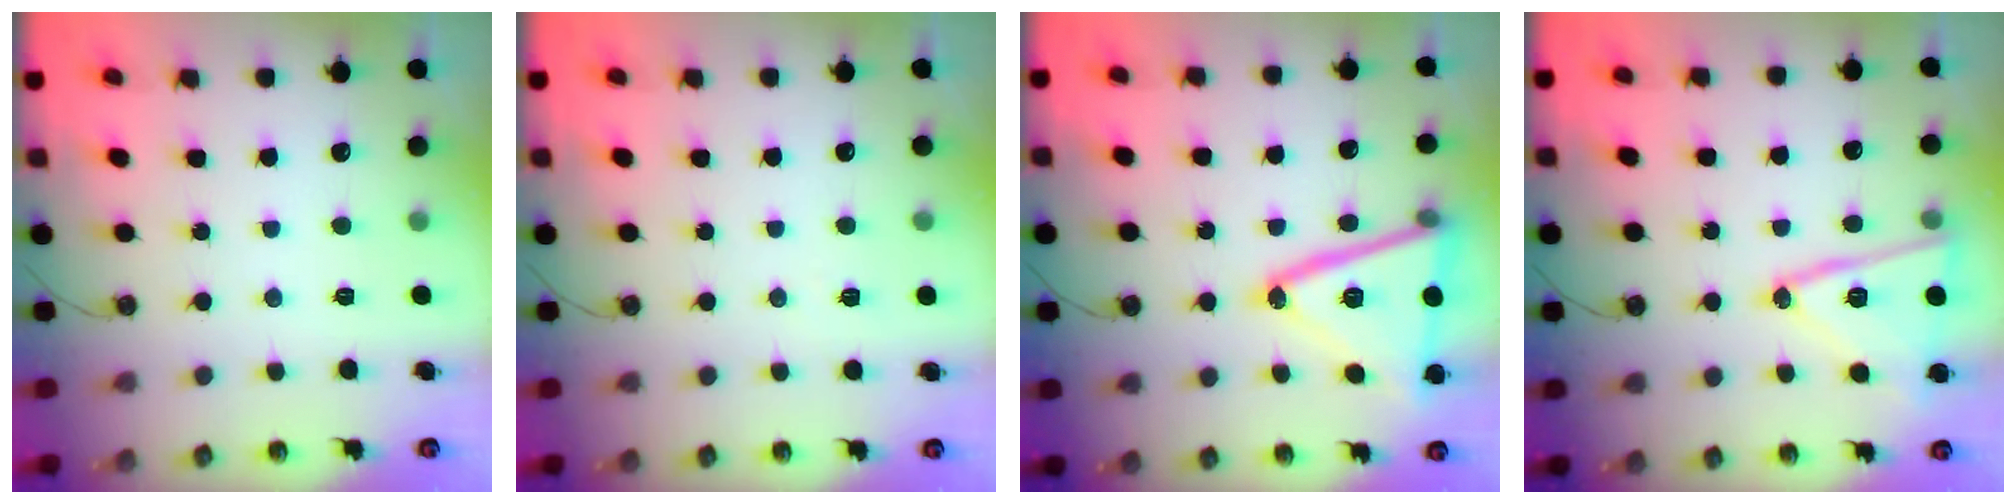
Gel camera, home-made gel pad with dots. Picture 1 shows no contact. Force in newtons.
{"total": 3.9, "press": 3.6, "slide": 1.6}
{"total": 22.3, "press": 22.1, "slide": 3.4}
{"total": 15.3, "press": 15.3, "slide": 1.2}